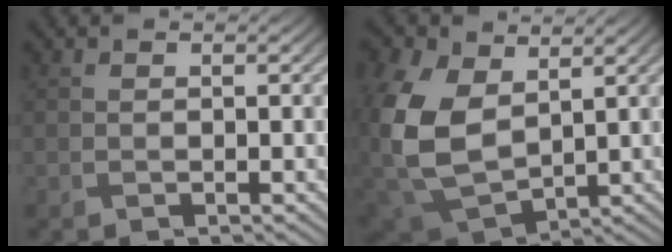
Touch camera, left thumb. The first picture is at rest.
{"total": 11.8, "force": [2.3, 8.0, 8.4], "torque": [-0.241, -0.005, 0.048]}